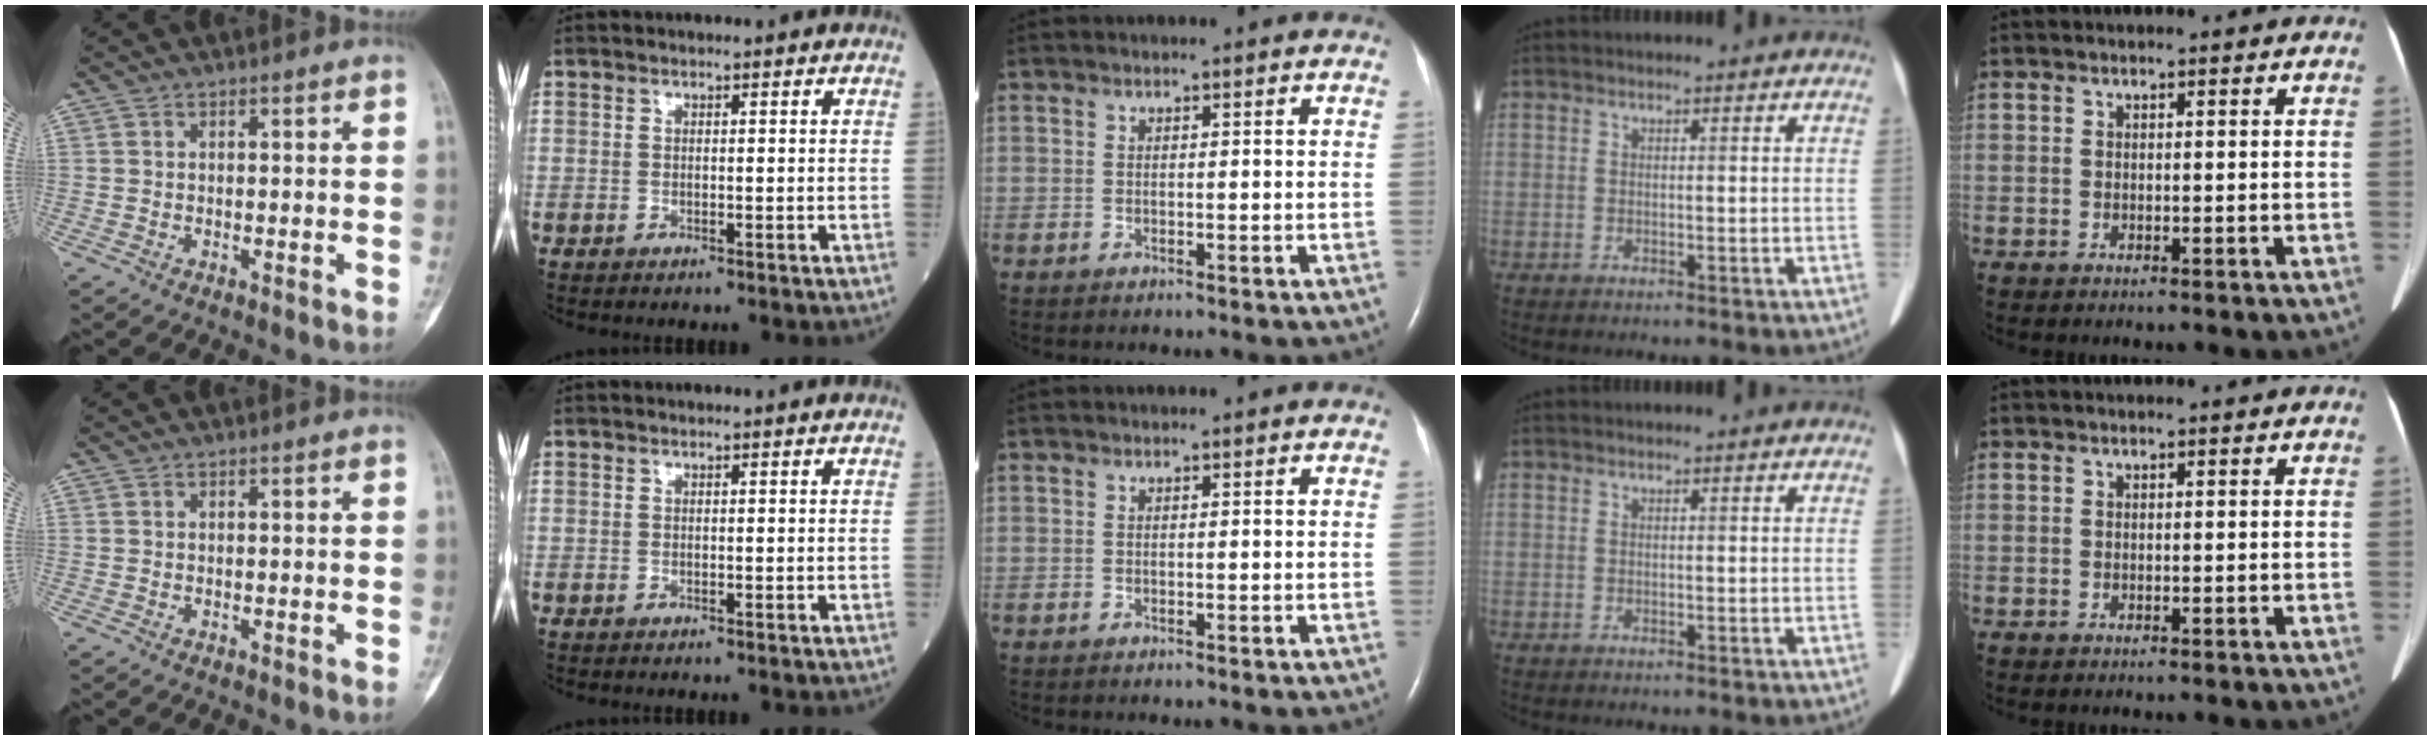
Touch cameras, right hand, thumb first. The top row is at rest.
{}